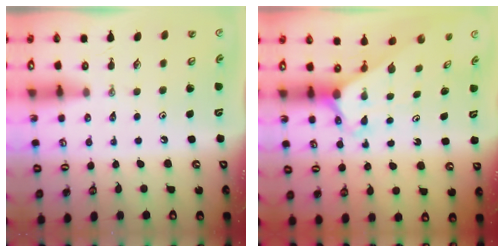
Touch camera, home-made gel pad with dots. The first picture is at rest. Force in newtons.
{"total": 2.3, "press": 2.3, "slide": 0.2}